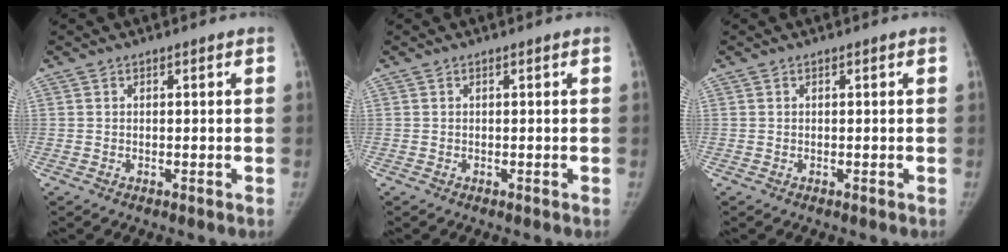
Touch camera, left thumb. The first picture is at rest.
{"total": 0.0}
{"total": 0.0}